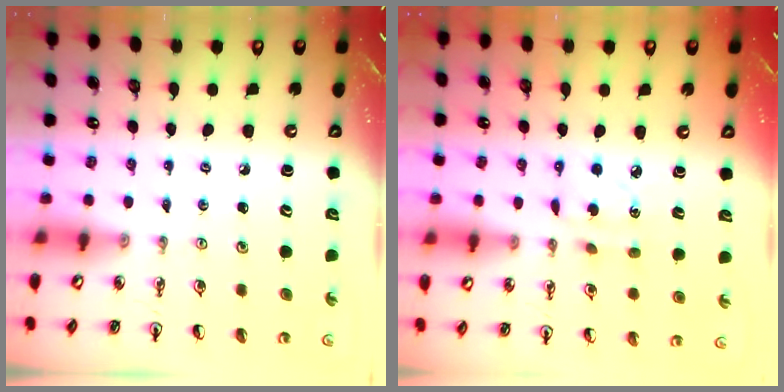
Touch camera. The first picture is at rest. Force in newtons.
{"total": 5.1, "press": 5.1, "slide": 0.4}